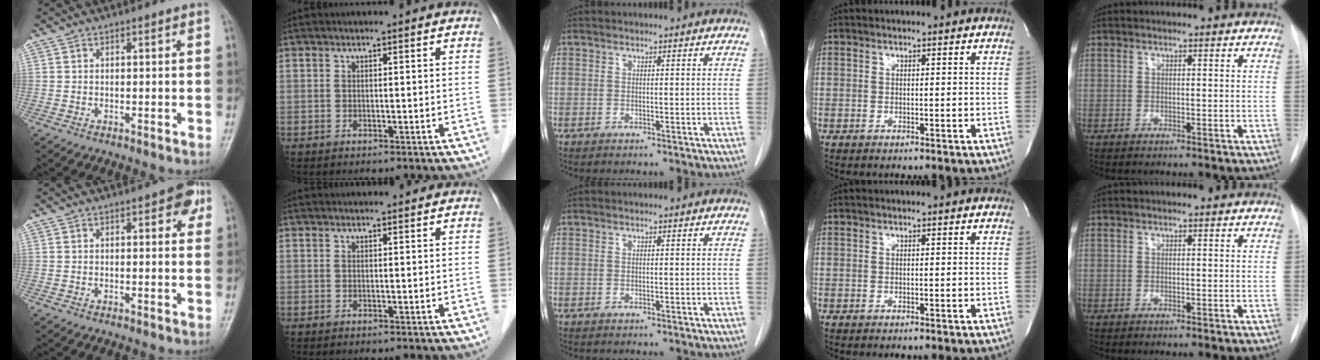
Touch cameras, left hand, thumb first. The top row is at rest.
{"thumb": {"total": 4.1, "force": [1.9, 1.9, 3.1], "torque": [-0.016, -0.002, 0.013]}, "index": {"total": 2.4, "force": [2.3, 0.3, 0.3], "torque": [-0.010, 0.021, 0.030]}}